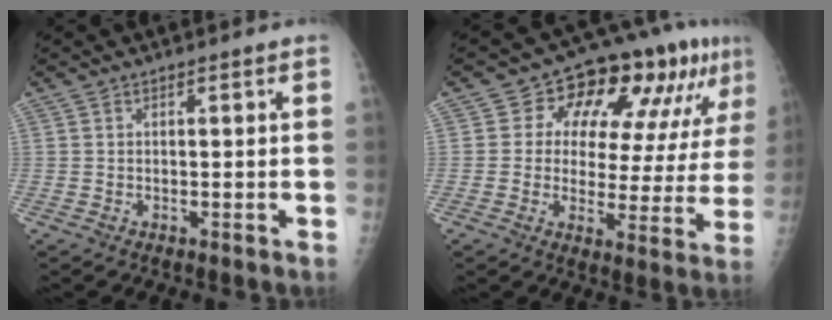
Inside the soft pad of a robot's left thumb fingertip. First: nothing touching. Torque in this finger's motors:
{"motor_torque": [0.32, 0.36, -0.17, -0.03, 0.07]}